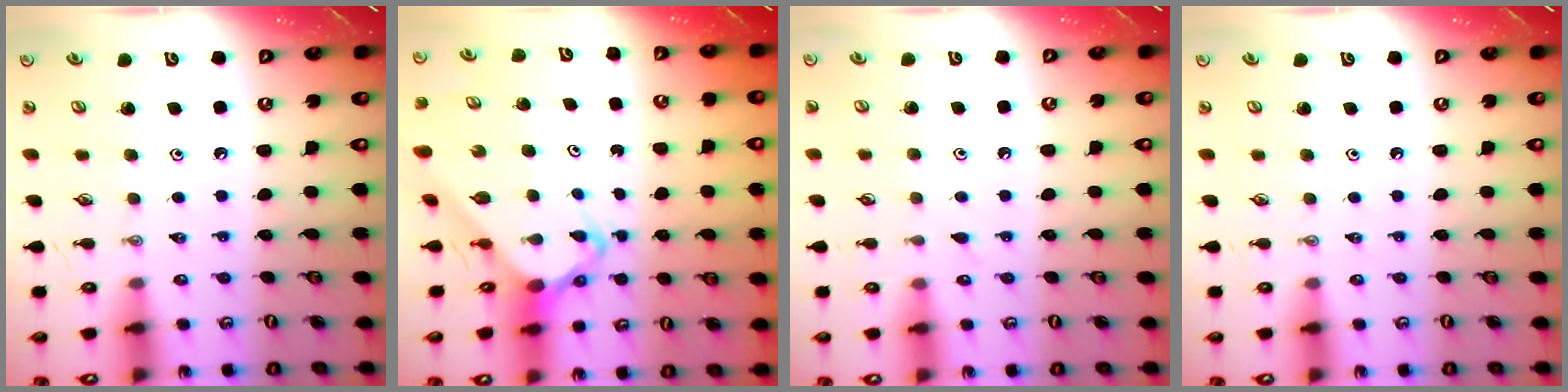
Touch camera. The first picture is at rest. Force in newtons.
{"total": 5.9, "press": 5.9, "slide": 0.5}
{"total": 4.7, "press": 4.6, "slide": 0.5}
{"total": 0.0}